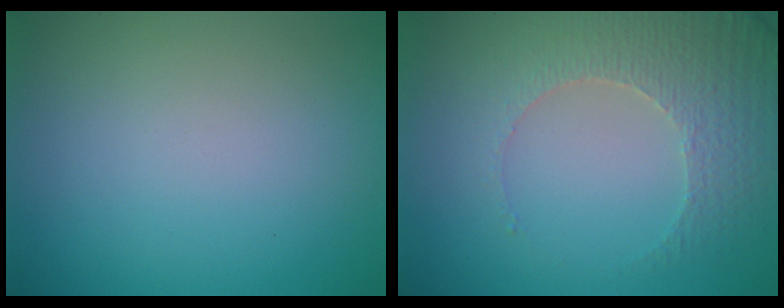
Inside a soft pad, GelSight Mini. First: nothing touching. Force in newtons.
{"total": 3.9, "press": 3.3, "slide": 2.1}